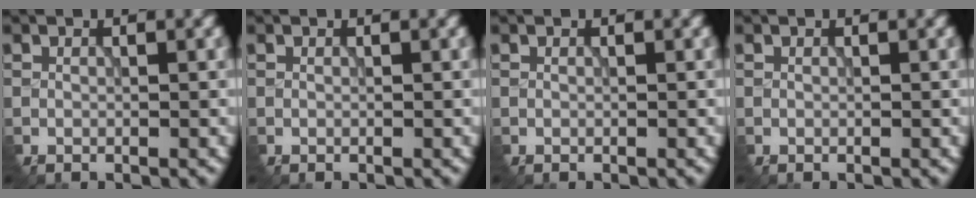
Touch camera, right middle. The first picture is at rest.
{"total": 0.0}
{"total": 0.0}
{"total": 0.0}